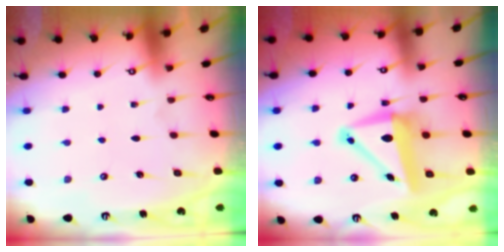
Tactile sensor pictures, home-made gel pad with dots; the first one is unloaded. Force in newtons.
{"total": 10.6, "press": 9.9, "slide": 3.7}